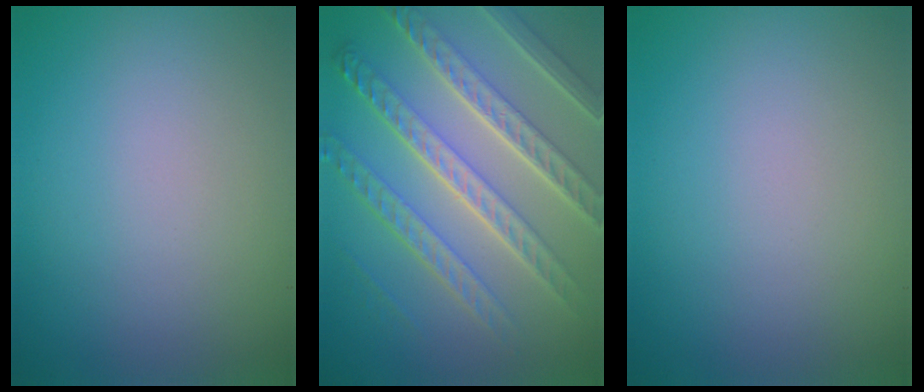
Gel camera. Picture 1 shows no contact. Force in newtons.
{"total": 8.4, "press": 6.1, "slide": 5.7}
{"total": 0.0}